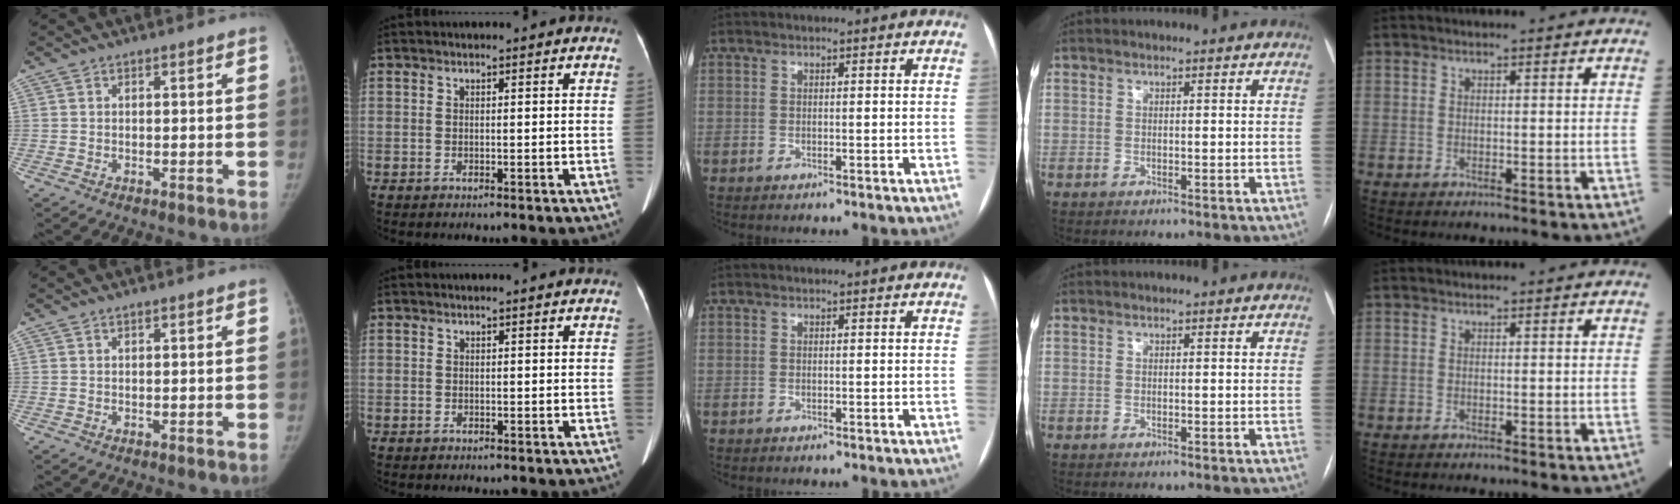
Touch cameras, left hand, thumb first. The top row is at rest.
{"thumb": {"total": 0.5, "force": [0.4, 0.2, 0.2], "torque": [0.001, -0.003, 0.007]}, "index": {"total": 0.6, "force": [-0.4, 0.4, -0.1], "torque": [0.003, 0.004, -0.007]}}